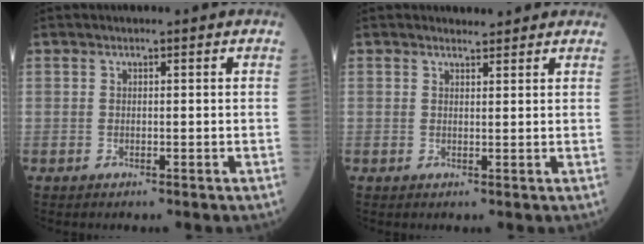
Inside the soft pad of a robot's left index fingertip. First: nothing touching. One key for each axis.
{"total": 1.8, "fx": 1.7, "fy": 0.7, "fz": 0.0, "tx": 0.000, "ty": 0.006, "tz": 0.023}